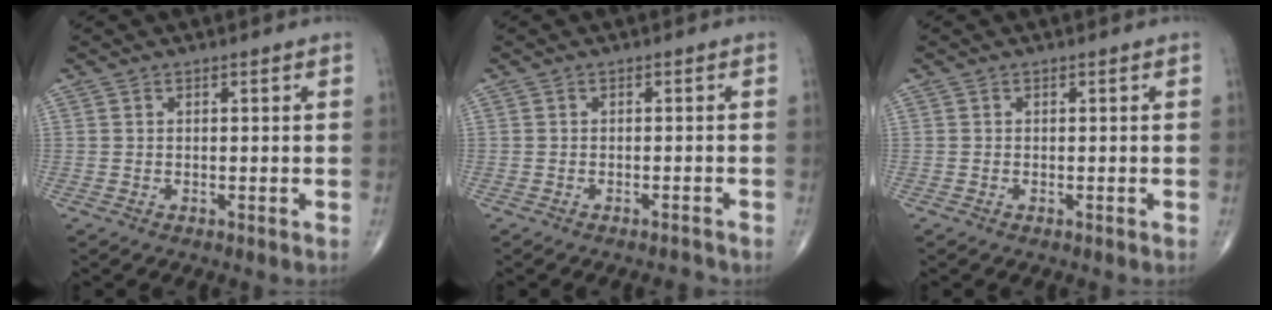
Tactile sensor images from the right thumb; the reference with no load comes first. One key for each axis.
{"total": 1.1, "fx": -1.1, "fy": 0.0, "fz": 0.1, "tx": -0.006, "ty": 0.007, "tz": -0.014}
{"total": 0.0}